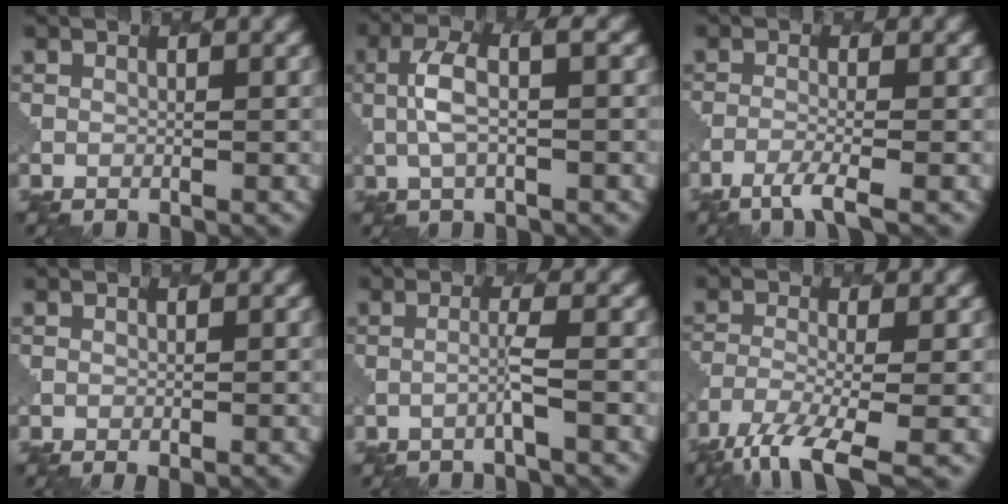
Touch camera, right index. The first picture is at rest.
{"total": 3.3, "force": [0.5, 1.0, 3.1], "torque": [-0.069, 0.007, 0.007]}
{"total": 2.6, "force": [-1.8, 0.3, 1.9], "torque": [-0.032, -0.003, -0.048]}
{"total": 0.8, "force": [-0.4, 0.2, 0.6], "torque": [-0.001, -0.002, -0.002]}
{"total": 1.2, "force": [-0.5, -0.2, 1.1], "torque": [-0.020, 0.005, -0.018]}
{"total": 7.1, "force": [-5.0, 1.7, 4.7], "torque": [-0.088, -0.015, -0.098]}